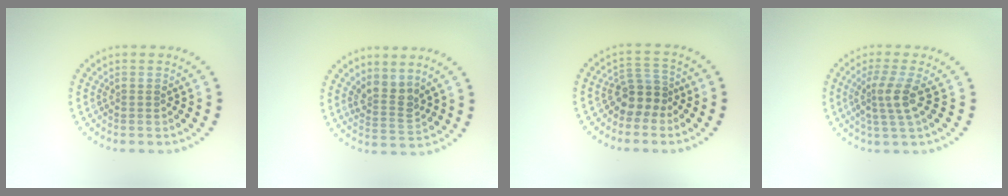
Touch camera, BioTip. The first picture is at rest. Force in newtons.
{"total": 2.5, "press": 1.9, "slide": 1.7}
{"total": 2.9, "press": 2.3, "slide": 1.8}
{"total": 3.0, "press": 2.4, "slide": 1.8}